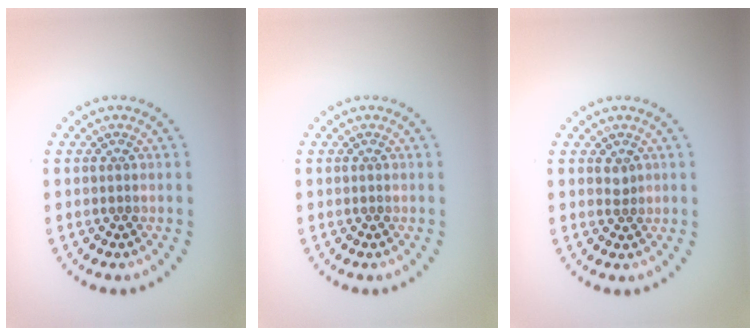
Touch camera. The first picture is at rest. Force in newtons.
{"total": 0.0}
{"total": 0.9, "press": 0.6, "slide": 0.6}